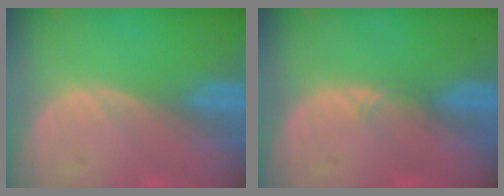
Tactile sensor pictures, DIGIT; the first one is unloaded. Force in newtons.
{"total": 0.8, "press": 0.7, "slide": 0.4}